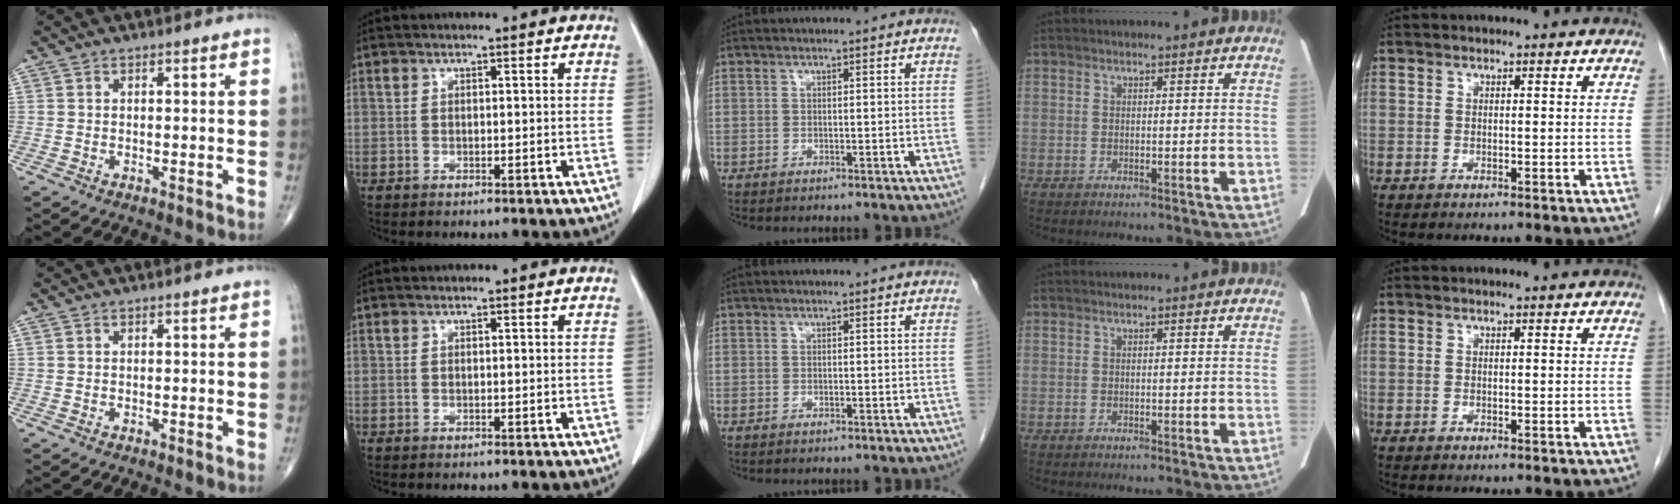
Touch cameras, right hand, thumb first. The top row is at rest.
{}